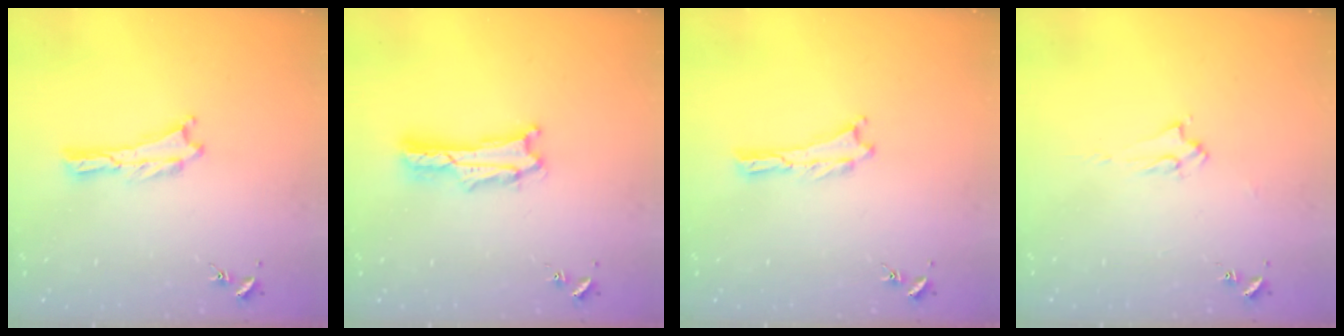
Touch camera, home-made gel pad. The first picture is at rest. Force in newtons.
{"total": 2.1, "press": 2.1, "slide": 0.3}
{"total": 0.0}
{"total": 1.9, "press": 1.9, "slide": 0.3}